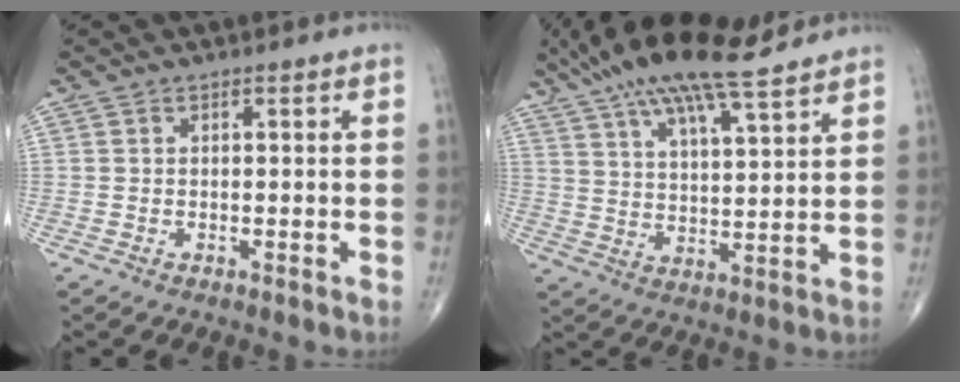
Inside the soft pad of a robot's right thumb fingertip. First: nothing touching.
{"total": 17.3, "force": [13.0, 3.8, 10.9], "torque": [-0.189, -0.024, 0.227]}